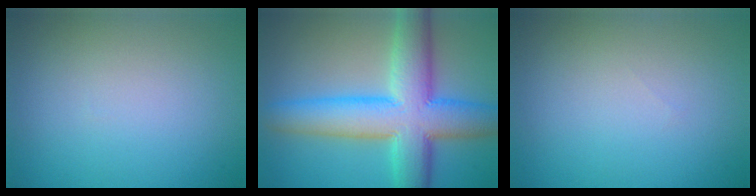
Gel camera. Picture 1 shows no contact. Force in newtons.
{"total": 10.5, "press": 10.5, "slide": 0.3}
{"total": 0.0}